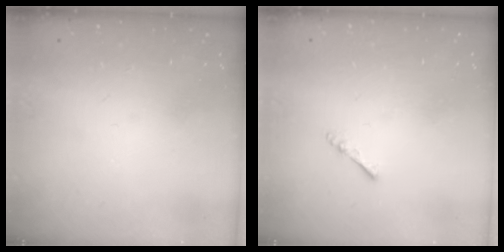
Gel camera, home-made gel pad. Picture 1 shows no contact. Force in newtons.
{"total": 2.4, "press": 2.3, "slide": 0.5}